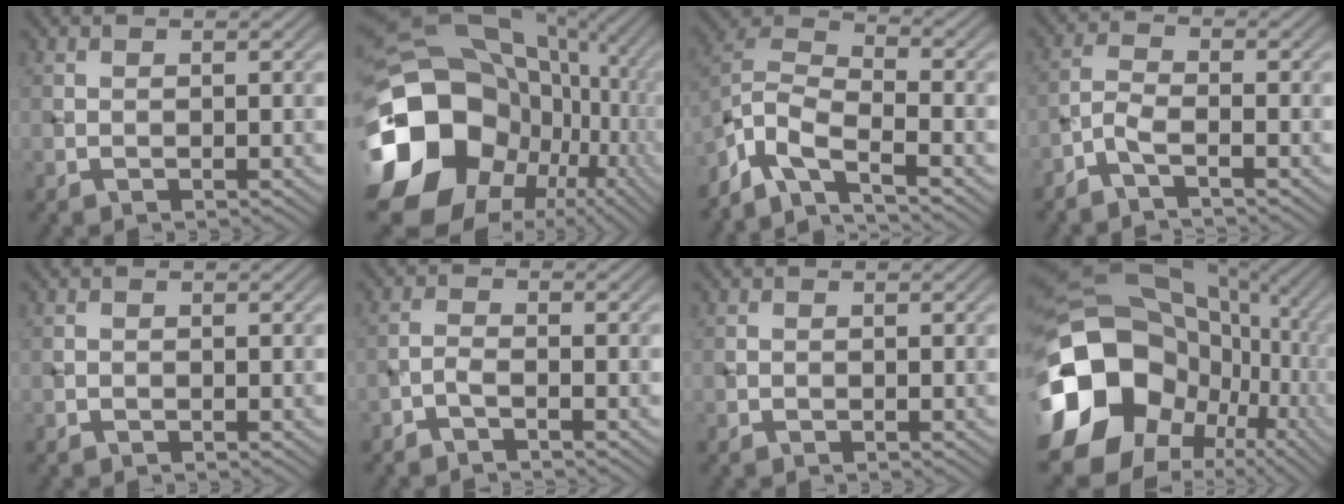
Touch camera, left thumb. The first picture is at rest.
{"total": 21.2, "force": [-3.5, 17.2, 11.9], "torque": [-0.266, -0.027, -0.035]}
{"total": 7.6, "force": [-5.5, 2.3, 4.7], "torque": [-0.106, -0.001, -0.126]}
{"total": 2.8, "force": [-2.1, 0.6, 1.7], "torque": [-0.042, 0.000, -0.054]}
{"total": 0.0}
{"total": 1.7, "force": [-1.4, 0.4, 0.9], "torque": [-0.022, 0.002, -0.034]}
{"total": 0.0}
{"total": 20.4, "force": [-1.3, 16.6, 11.7], "torque": [-0.259, -0.021, 0.001]}